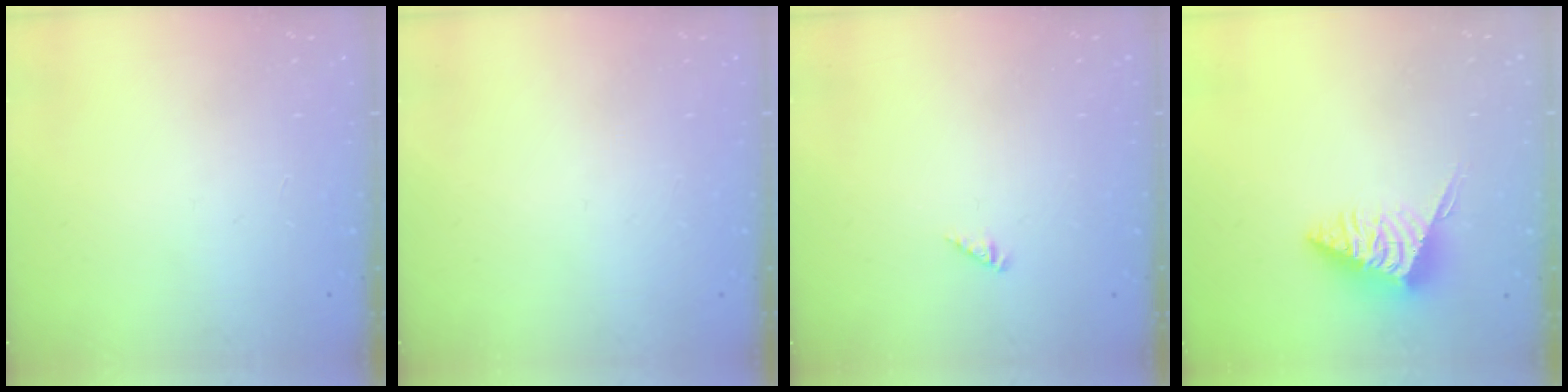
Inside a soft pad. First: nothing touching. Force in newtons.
{"total": 0.0}
{"total": 0.0}
{"total": 6.2, "press": 6.2, "slide": 0.1}